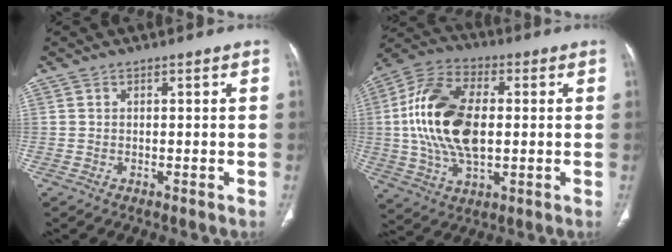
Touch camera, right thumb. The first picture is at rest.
{"total": 18.9, "force": [0.9, 10.7, 15.6], "torque": [-0.309, 0.012, 0.018]}